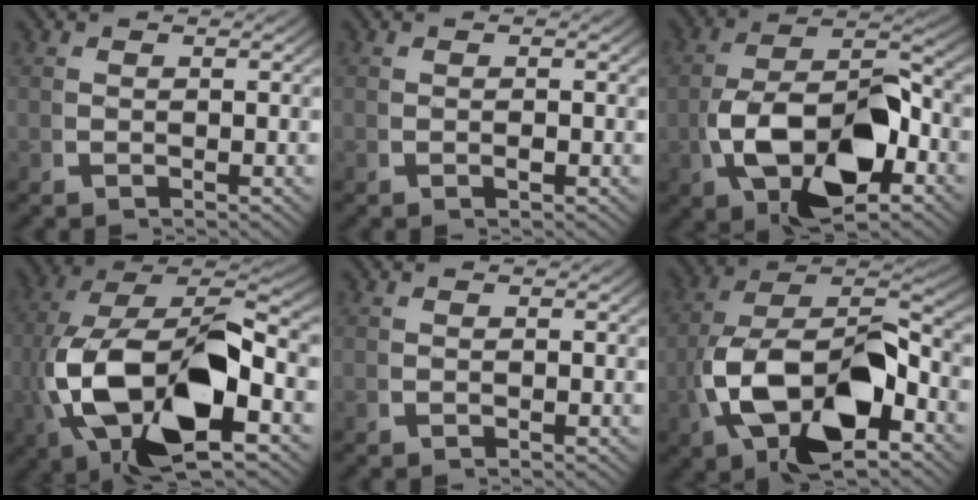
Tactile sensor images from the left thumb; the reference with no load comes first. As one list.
[{"total": 0.6, "force": [0.0, 0.0, 0.6], "torque": [-0.011, 0.005, -0.001]}, {"total": 13.7, "force": [-1.8, 7.6, 11.2], "torque": [-0.219, -0.033, -0.012]}, {"total": 19.5, "force": [-1.3, 11.1, 15.9], "torque": [-0.344, -0.054, 0.012]}, {"total": 0.0}, {"total": 16.7, "force": [-1.8, 10.0, 13.2], "torque": [-0.272, -0.047, -0.004]}]